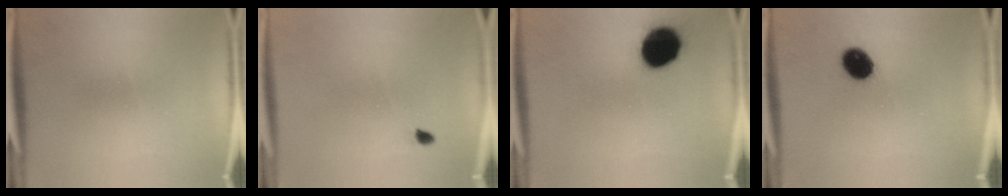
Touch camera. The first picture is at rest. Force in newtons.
{"total": 0.9}
{"total": 14.0}
{"total": 8.1}